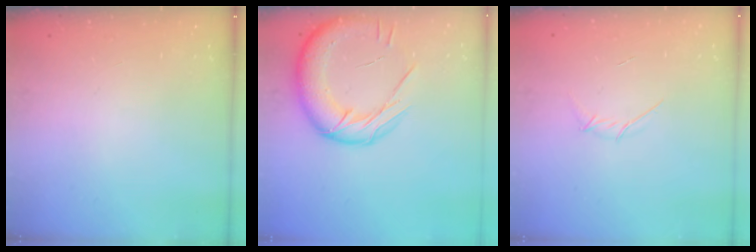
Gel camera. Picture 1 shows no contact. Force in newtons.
{"total": 19.9, "press": 19.5, "slide": 3.8}
{"total": 3.4, "press": 3.3, "slide": 0.9}